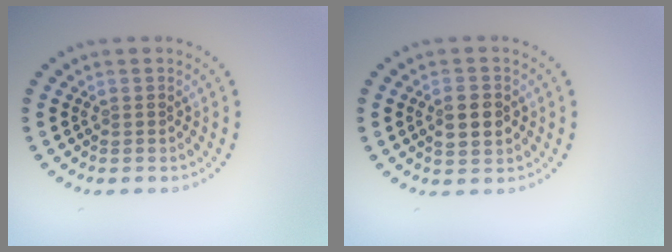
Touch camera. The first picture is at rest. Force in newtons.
{"total": 2.7, "press": 2.7, "slide": 0.2}